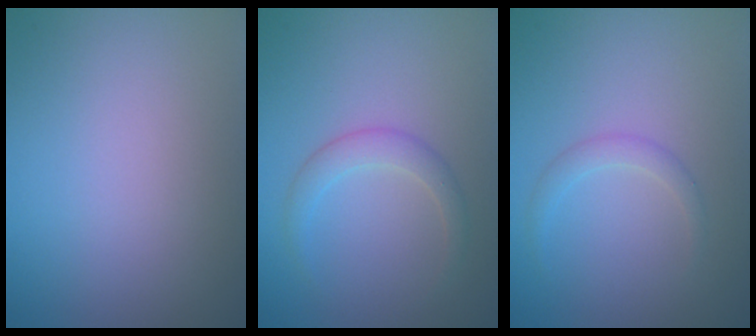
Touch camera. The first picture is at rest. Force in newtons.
{"total": 2.0, "press": 2.0, "slide": 0.1}
{"total": 1.2, "press": 1.2, "slide": 0.0}